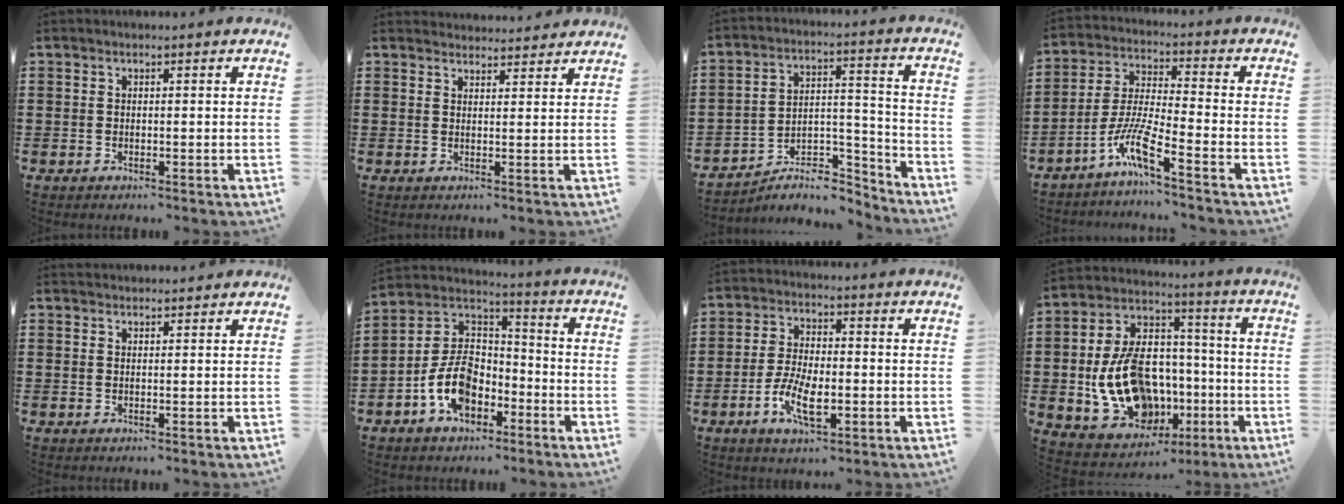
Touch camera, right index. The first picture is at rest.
{"total": 2.3, "force": [2.2, 0.0, -0.4], "torque": [0.003, -0.003, 0.044]}
{"total": 6.5, "force": [-5.8, 2.3, 2.1], "torque": [-0.031, 0.016, -0.110]}
{"total": 8.1, "force": [-5.5, 0.8, 5.9], "torque": [-0.137, -0.013, -0.112]}
{"total": 1.3, "force": [1.3, -0.1, -0.4], "torque": [0.005, 0.002, 0.026]}
{"total": 10.1, "force": [-4.5, 6.3, 6.5], "torque": [-0.161, 0.006, -0.090]}
{"total": 7.2, "force": [-2.6, 3.0, 6.1], "torque": [-0.132, -0.006, -0.050]}
{"total": 15.1, "force": [-2.6, 10.8, 10.3], "torque": [-0.228, 0.006, -0.041]}